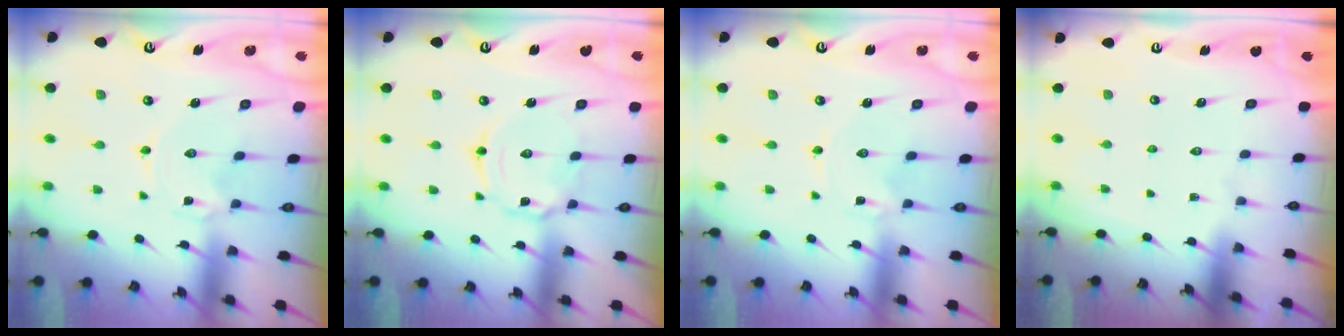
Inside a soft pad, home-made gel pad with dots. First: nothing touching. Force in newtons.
{"total": 4.7, "press": 4.7, "slide": 0.4}
{"total": 0.0}
{"total": 0.0}